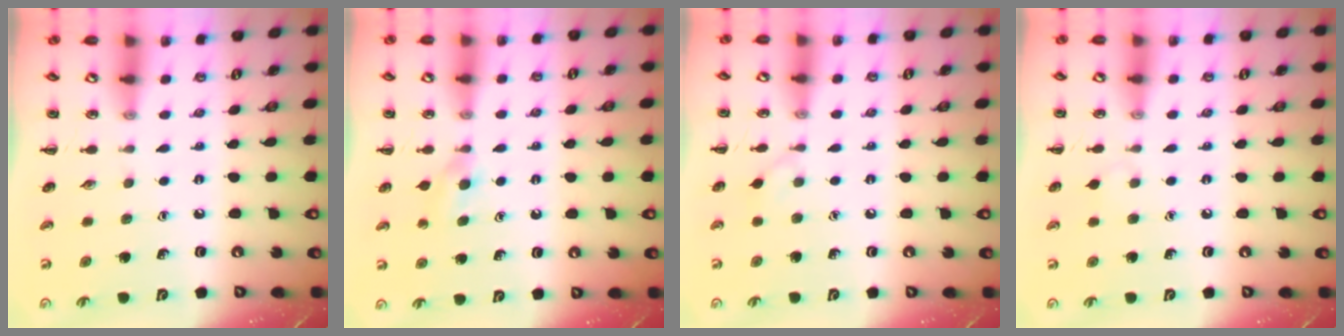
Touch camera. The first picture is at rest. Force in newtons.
{"total": 3.9, "press": 3.6, "slide": 1.4}
{"total": 4.5, "press": 4.1, "slide": 1.6}
{"total": 2.6, "press": 2.4, "slide": 1.1}